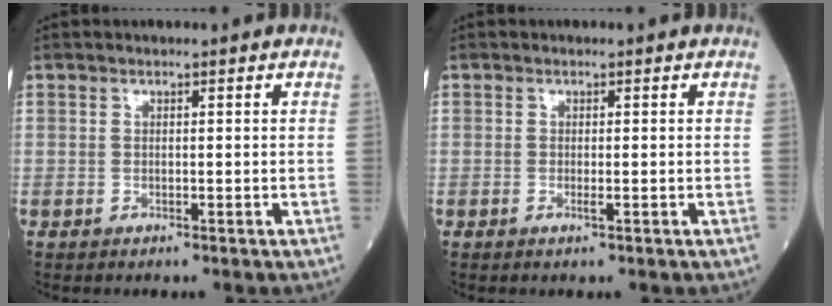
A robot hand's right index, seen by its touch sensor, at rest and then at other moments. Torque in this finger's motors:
{"motor_torque": [0.02, -0.05, 0.01, 0.00]}